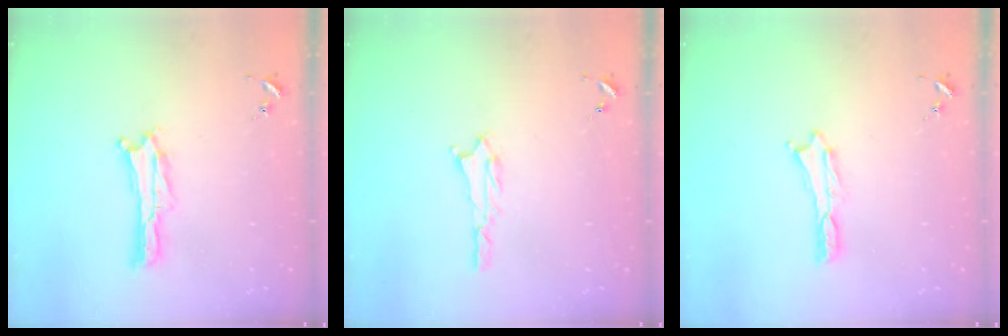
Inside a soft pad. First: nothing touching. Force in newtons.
{"total": 1.8, "press": 1.8, "slide": 0.2}
{"total": 0.0}